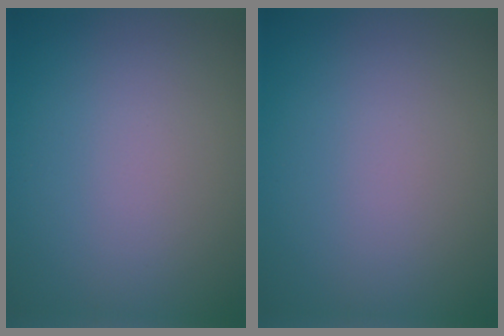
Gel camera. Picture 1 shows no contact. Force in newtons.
{"total": 0.0}